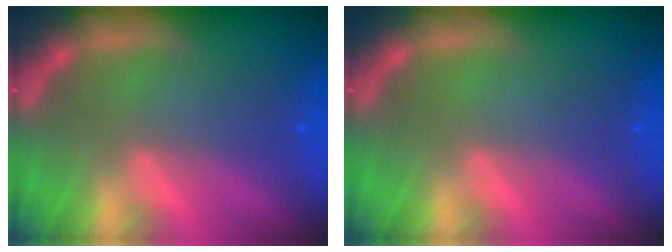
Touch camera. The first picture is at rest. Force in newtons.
{"total": 0.0}